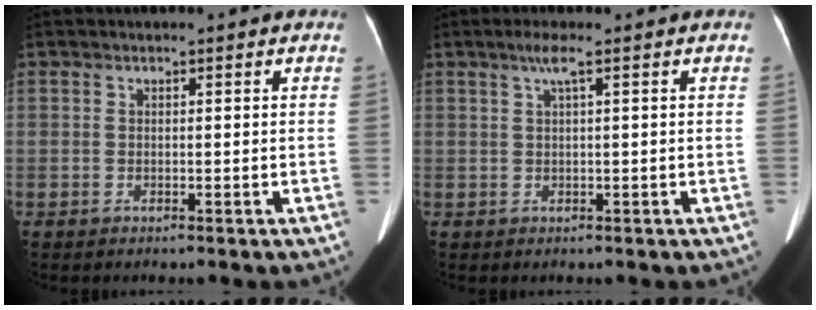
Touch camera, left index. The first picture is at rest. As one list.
[{"total": 2.0, "force": [0.9, -0.2, 1.8], "torque": [-0.043, 0.011, 0.019]}]